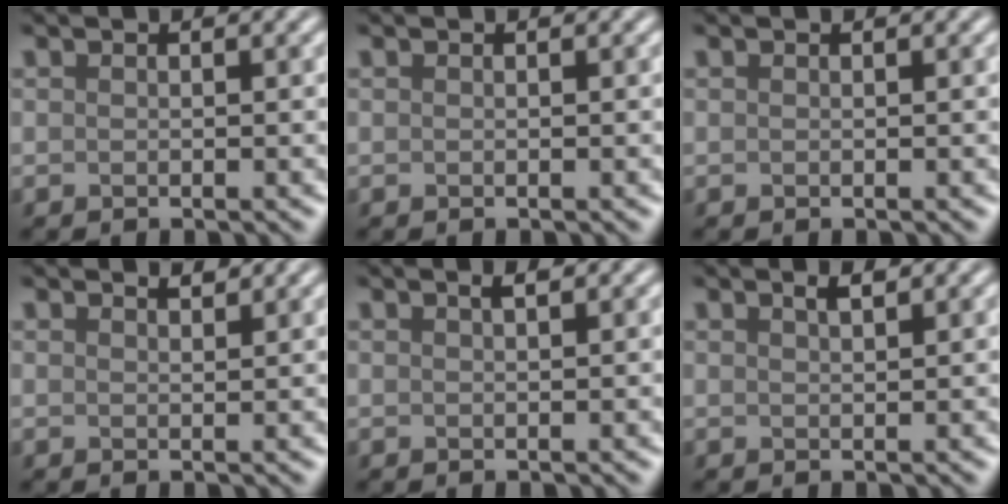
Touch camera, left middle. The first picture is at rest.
{"total": 0.0}
{"total": 0.0}
{"total": 0.9, "force": [0.9, 0.1, 0.3], "torque": [-0.010, -0.001, 0.016]}
{"total": 0.8, "force": [0.5, 0.1, 0.6], "torque": [-0.013, 0.000, 0.009]}
{"total": 1.0, "force": [0.8, 0.2, 0.7], "torque": [-0.015, 0.001, 0.013]}